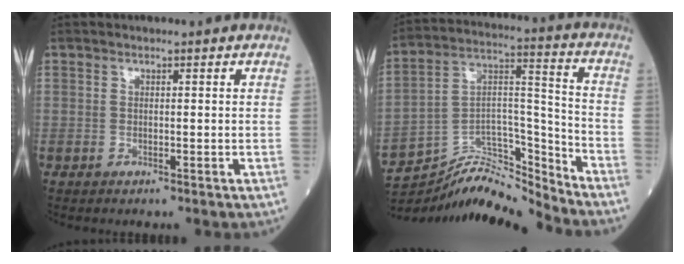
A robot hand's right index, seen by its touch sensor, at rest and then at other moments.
{"total": 14.1, "force": [-14.0, 0.0, 1.4], "torque": [-0.021, 0.057, -0.252]}